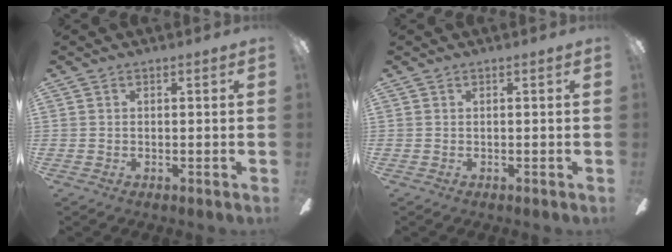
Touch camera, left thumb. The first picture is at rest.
{"total": 0.0}